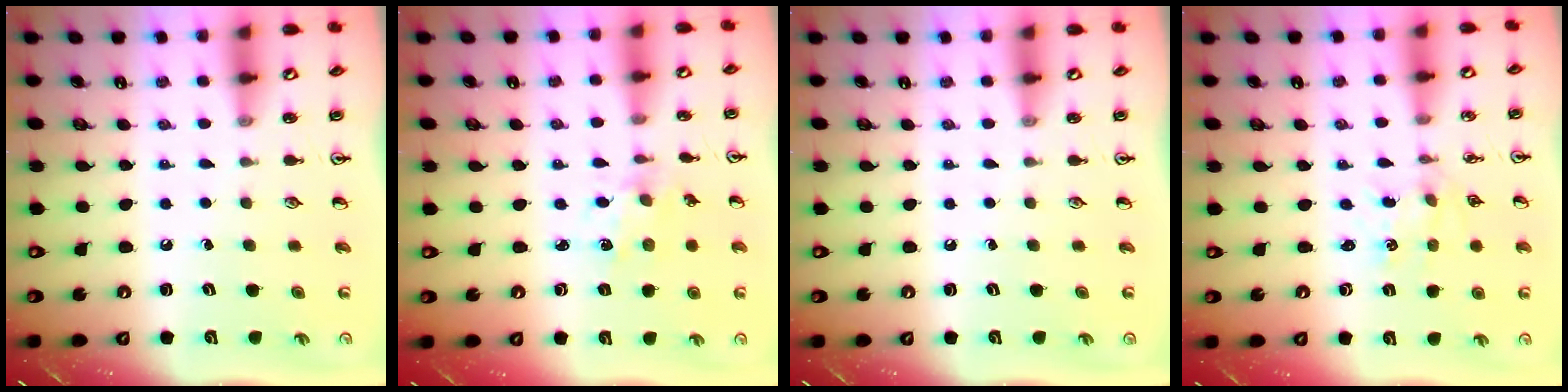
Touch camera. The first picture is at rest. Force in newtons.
{"total": 1.7, "press": 1.6, "slide": 0.3}
{"total": 0.0}
{"total": 1.0, "press": 0.9, "slide": 0.2}